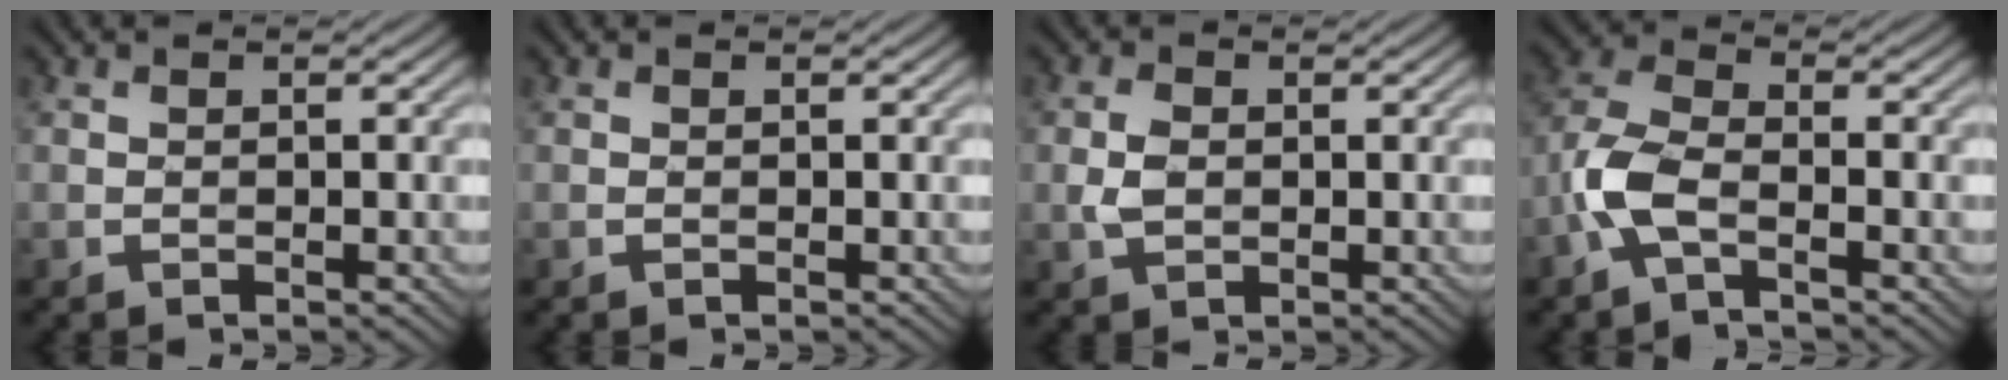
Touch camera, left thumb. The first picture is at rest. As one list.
[{"total": 0.0}, {"total": 2.4, "force": [0.0, 1.7, 1.7], "torque": [-0.043, 0.002, -0.001]}, {"total": 5.6, "force": [-2.5, 2.3, 4.4], "torque": [-0.109, 0.006, -0.065]}]